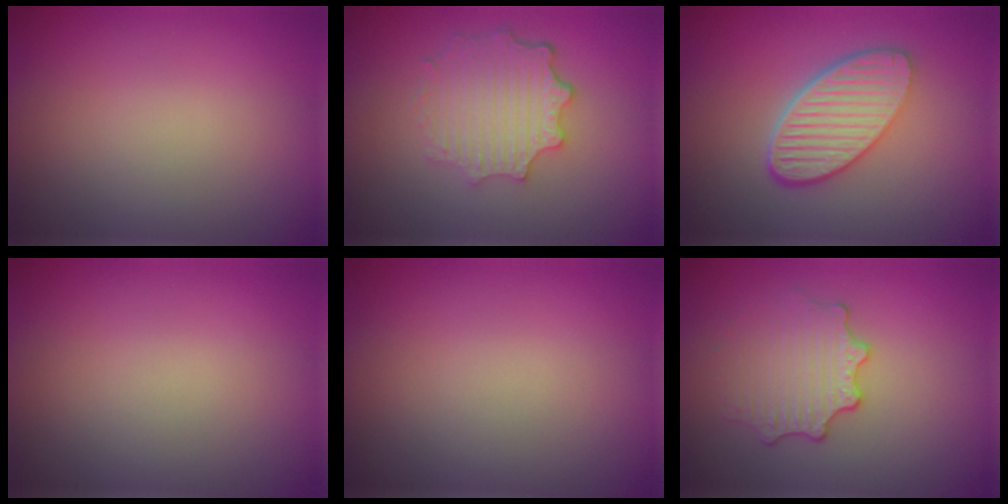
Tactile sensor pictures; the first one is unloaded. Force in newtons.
{"total": 4.6, "press": 3.6, "slide": 2.8}
{"total": 5.8, "press": 4.5, "slide": 3.6}
{"total": 0.0}
{"total": 0.0}
{"total": 2.9, "press": 2.8, "slide": 0.9}